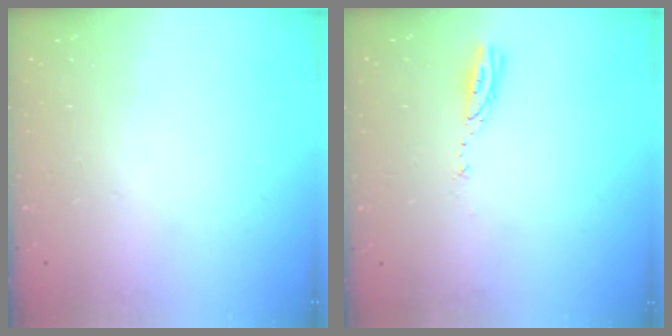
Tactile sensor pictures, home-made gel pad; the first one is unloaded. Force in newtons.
{"total": 3.6, "press": 3.6, "slide": 0.2}